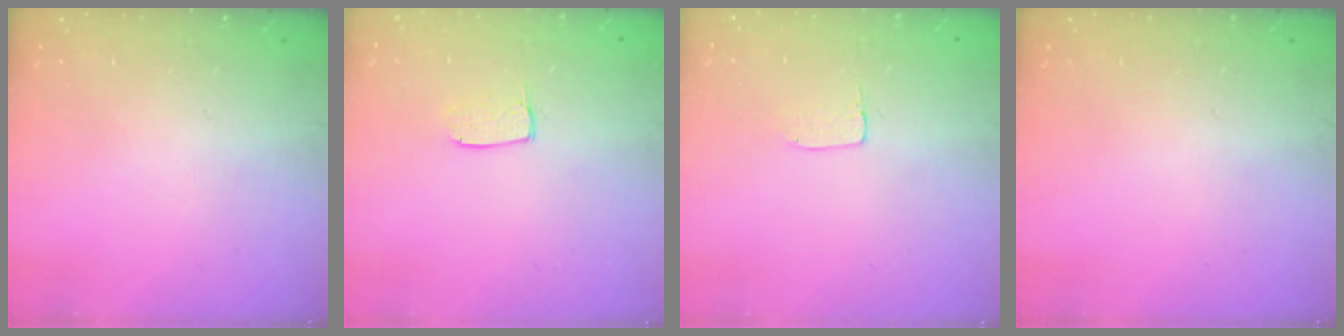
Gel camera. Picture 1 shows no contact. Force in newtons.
{"total": 4.5, "press": 4.5, "slide": 0.3}
{"total": 3.9, "press": 3.9, "slide": 0.1}
{"total": 0.0}